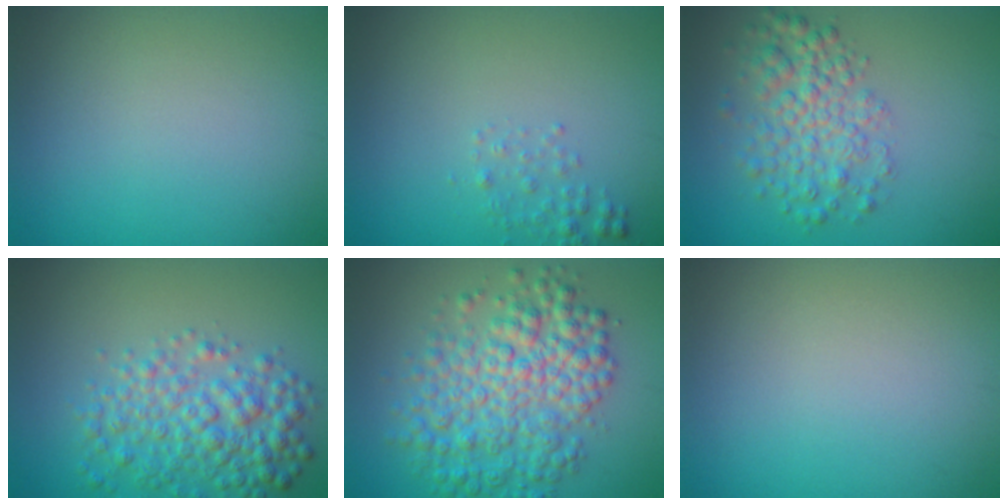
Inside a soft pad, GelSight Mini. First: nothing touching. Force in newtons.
{"total": 1.3, "press": 1.3, "slide": 0.1}
{"total": 4.3, "press": 4.3, "slide": 0.2}
{"total": 5.3, "press": 5.3, "slide": 0.1}
{"total": 7.2, "press": 7.2, "slide": 0.1}
{"total": 0.0}